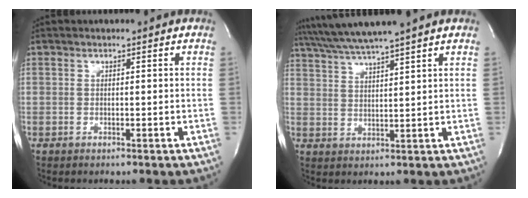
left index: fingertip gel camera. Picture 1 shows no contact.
{"total": 8.4, "force": [7.2, -1.6, 4.0], "torque": [-0.073, 0.015, 0.126]}